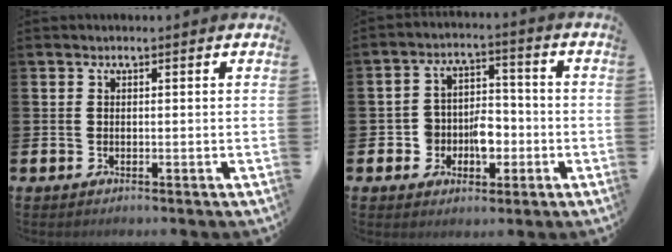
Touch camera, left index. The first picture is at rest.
{"total": 5.1, "force": [-1.6, 4.2, 2.4], "torque": [-0.042, 0.005, -0.037]}